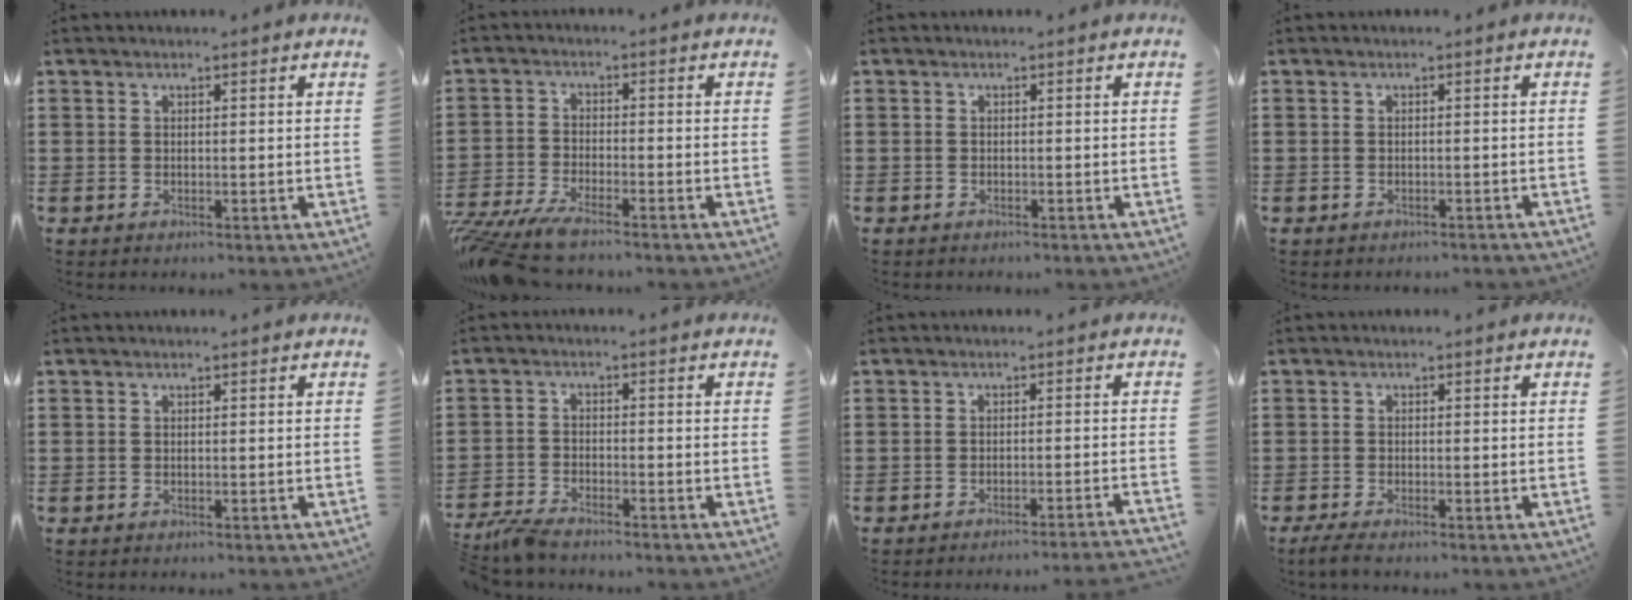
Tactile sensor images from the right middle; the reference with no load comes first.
{"total": 5.2, "force": [-4.9, 0.3, 1.8], "torque": [-0.065, -0.015, -0.103]}
{"total": 0.7, "force": [-0.6, 0.3, -0.1], "torque": [0.002, 0.004, -0.013]}
{"total": 0.6, "force": [-0.6, 0.1, 0.1], "torque": [-0.004, -0.001, -0.013]}
{"total": 0.0}
{"total": 3.6, "force": [-3.4, 0.4, 1.1], "torque": [-0.042, -0.004, -0.075]}
{"total": 1.9, "force": [-1.8, -0.5, 0.5], "torque": [-0.009, 0.002, -0.037]}
{"total": 1.5, "force": [-1.2, 0.1, 0.9], "torque": [-0.023, -0.003, -0.025]}